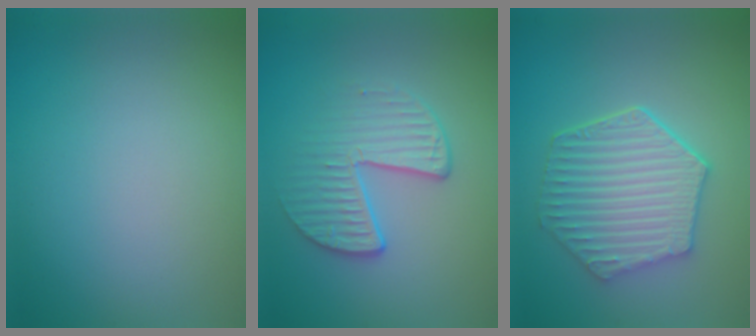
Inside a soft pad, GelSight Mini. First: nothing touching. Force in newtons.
{"total": 3.5, "press": 2.9, "slide": 2.0}
{"total": 6.3, "press": 5.0, "slide": 3.7}